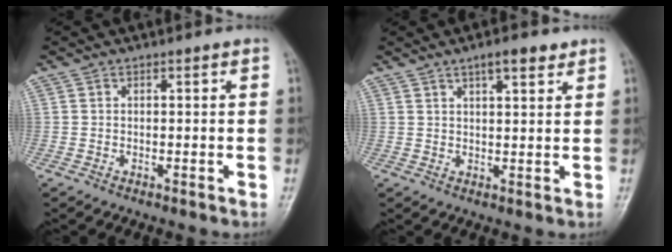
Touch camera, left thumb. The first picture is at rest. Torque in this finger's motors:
{"motor_torque": [-0.32, -0.22, 0.08, -0.02, 0.01]}